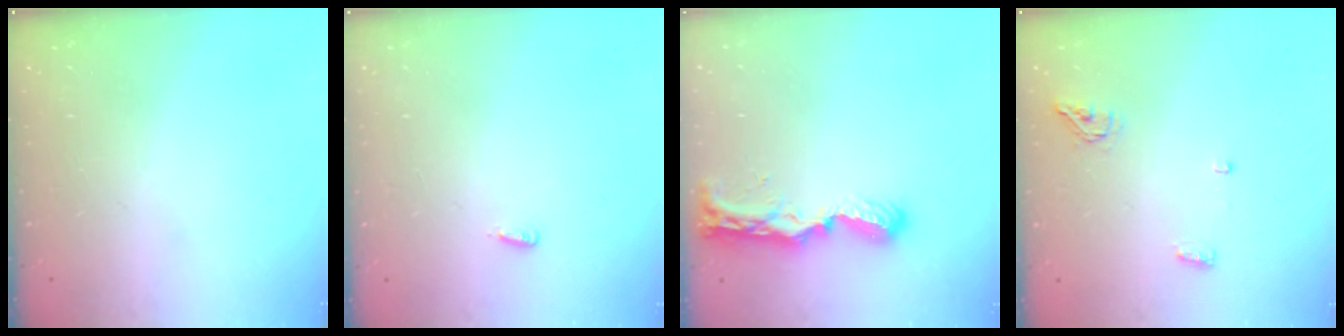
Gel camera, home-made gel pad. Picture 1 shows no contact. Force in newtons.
{"total": 2.7, "press": 2.6, "slide": 0.9}
{"total": 8.3, "press": 8.3, "slide": 0.6}
{"total": 4.9, "press": 4.8, "slide": 1.0}